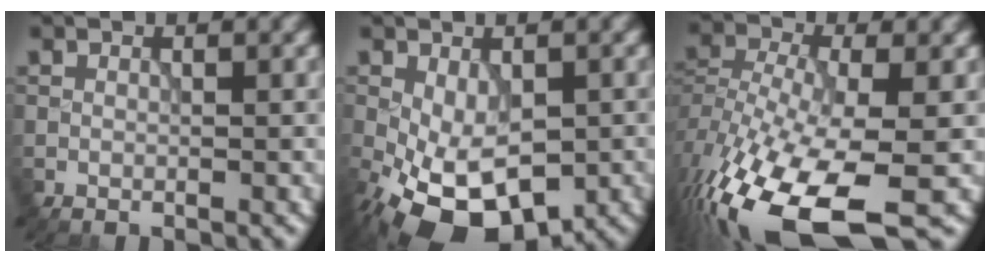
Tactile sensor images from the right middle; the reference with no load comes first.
{"total": 10.0, "force": [-4.3, 5.0, 7.6], "torque": [-0.153, -0.028, -0.057]}
{"total": 15.5, "force": [-8.6, 5.8, 11.5], "torque": [-0.264, -0.036, -0.136]}